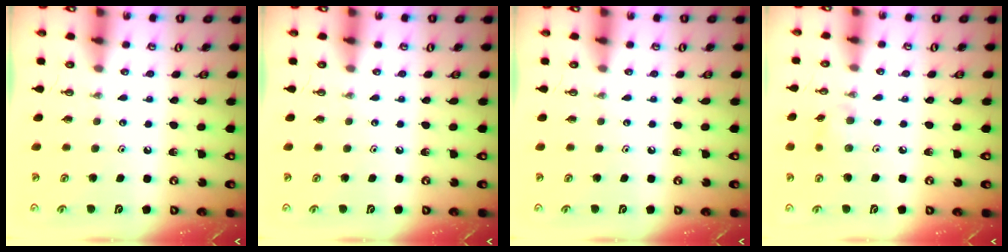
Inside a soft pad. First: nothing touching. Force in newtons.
{"total": 0.0}
{"total": 0.0}
{"total": 5.2, "press": 5.2, "slide": 0.3}